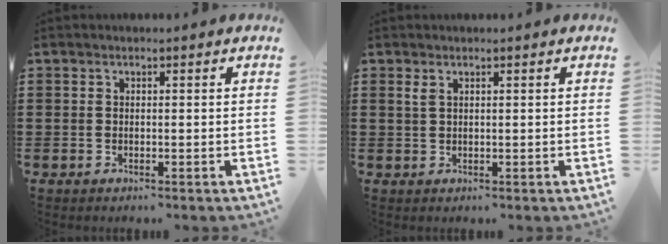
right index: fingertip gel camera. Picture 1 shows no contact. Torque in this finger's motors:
{"motor_torque": [0.06, -0.05, 0.04, 0.03]}